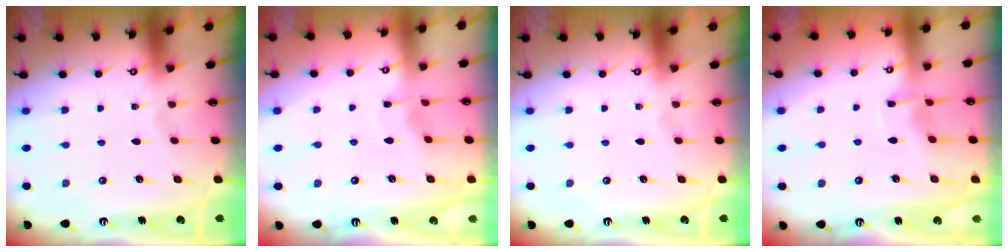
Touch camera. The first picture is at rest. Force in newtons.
{"total": 3.5, "press": 3.5, "slide": 0.5}
{"total": 0.0}
{"total": 5.0, "press": 5.0, "slide": 0.7}